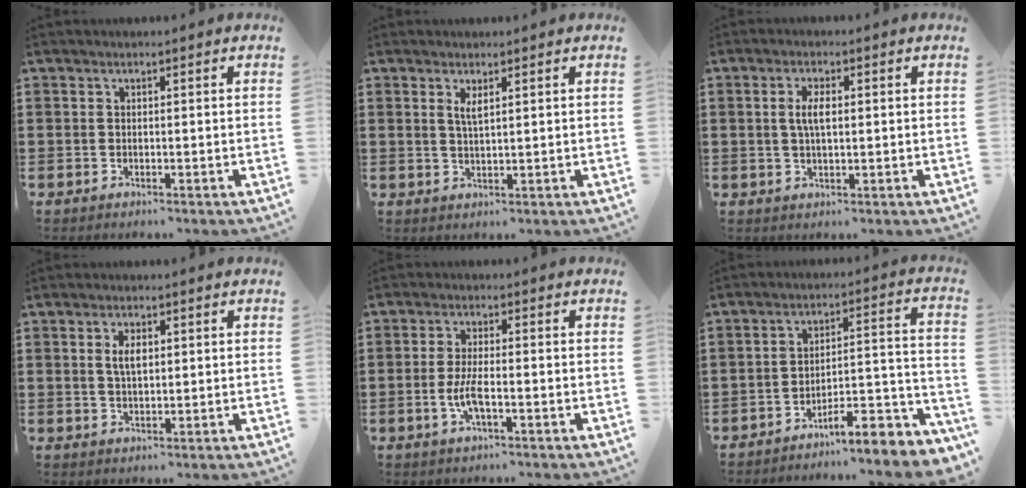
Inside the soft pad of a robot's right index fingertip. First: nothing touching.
{"total": 2.0, "force": [1.2, 0.4, 1.6], "torque": [-0.034, 0.002, 0.019]}
{"total": 3.5, "force": [0.4, 1.3, 3.2], "torque": [-0.065, 0.006, 0.005]}
{"total": 3.1, "force": [0.8, 1.4, 2.7], "torque": [-0.055, 0.007, 0.013]}
{"total": 4.3, "force": [-1.3, 1.1, 4.0], "torque": [-0.088, -0.005, -0.029]}
{"total": 6.6, "force": [-5.7, 0.9, 3.3], "torque": [-0.048, -0.008, -0.108]}